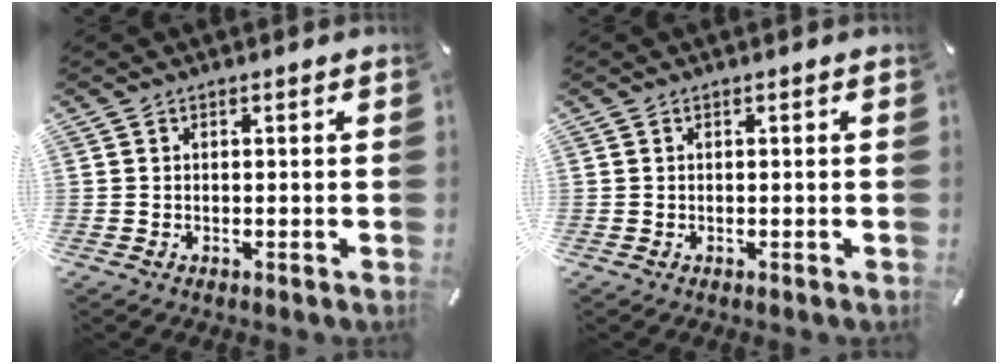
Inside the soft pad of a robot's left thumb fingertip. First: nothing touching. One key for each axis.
{"total": 0.0}